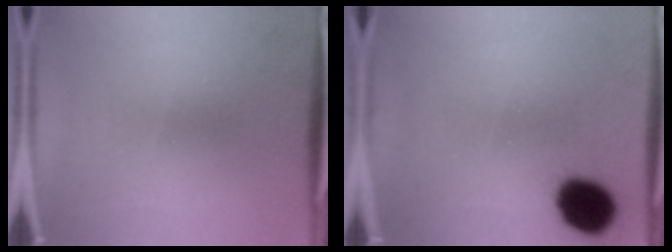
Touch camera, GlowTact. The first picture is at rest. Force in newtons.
{"total": 13.0}